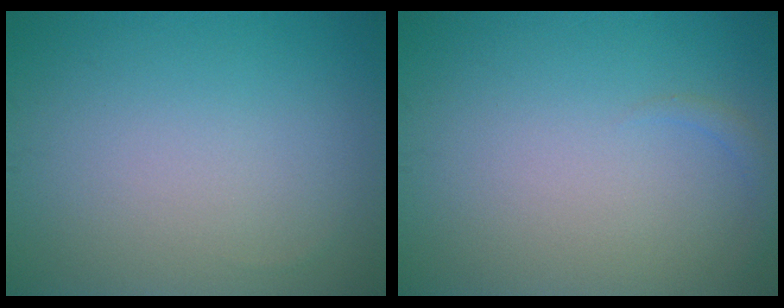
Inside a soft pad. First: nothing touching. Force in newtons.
{"total": 0.8, "press": 0.8, "slide": 0.1}